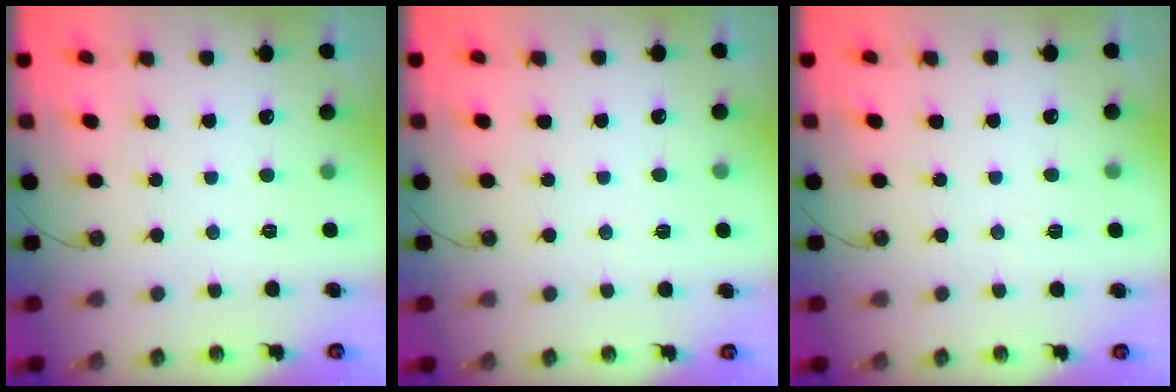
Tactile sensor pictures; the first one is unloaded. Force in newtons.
{"total": 5.3, "press": 3.1, "slide": 4.3}
{"total": 2.9, "press": 2.2, "slide": 1.9}